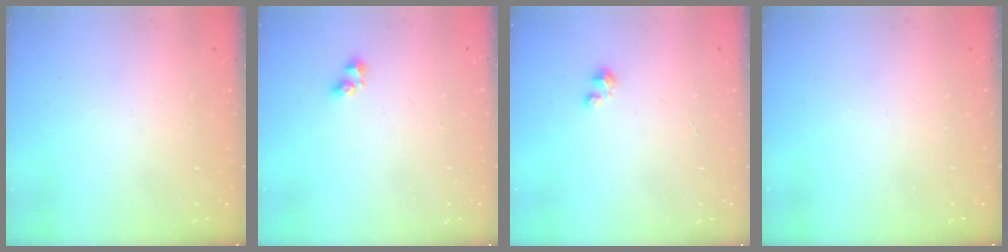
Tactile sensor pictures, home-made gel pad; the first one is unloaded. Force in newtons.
{"total": 4.5, "press": 4.5, "slide": 0.3}
{"total": 1.6, "press": 1.6, "slide": 0.2}
{"total": 0.0}